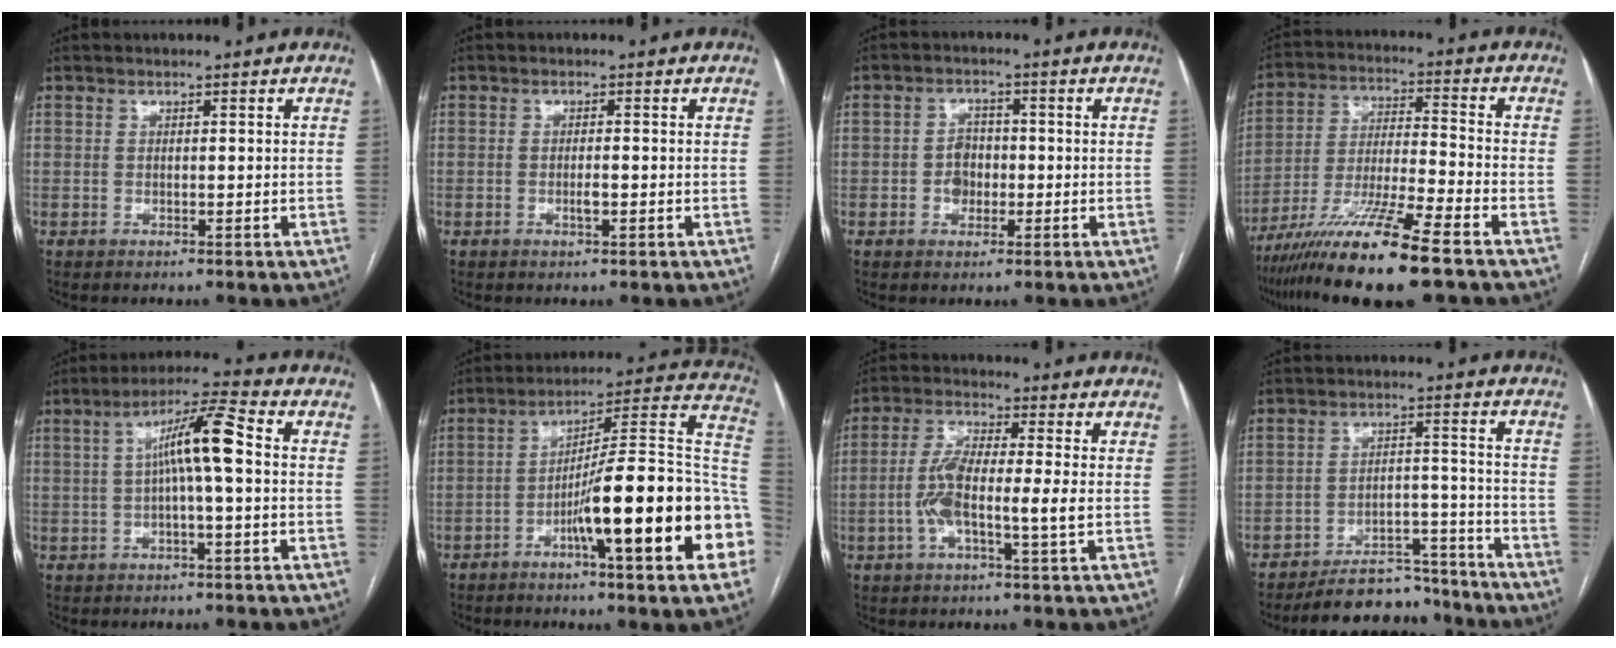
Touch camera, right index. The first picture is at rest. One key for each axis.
{"total": 1.5, "fx": -0.5, "fy": 0.3, "fz": 1.4, "tx": -0.027, "ty": 0.000, "tz": -0.008}
{"total": 3.5, "fx": -0.7, "fy": 2.8, "fz": 2.0, "tx": -0.029, "ty": 0.009, "tz": -0.012}
{"total": 14.9, "fx": -10.5, "fy": -0.6, "fz": 10.6, "tx": -0.213, "ty": -0.036, "tz": -0.191}
{"total": 8.7, "fx": 0.6, "fy": 0.7, "fz": 8.7, "tx": -0.154, "ty": 0.025, "tz": 0.006}
{"total": 22.4, "fx": -7.2, "fy": 1.6, "fz": 21.1, "tx": -0.234, "ty": 0.017, "tz": -0.107}
{"total": 8.2, "fx": -1.2, "fy": 0.8, "fz": 8.0, "tx": -0.168, "ty": 0.011, "tz": -0.031}
{"total": 11.0, "fx": -10.3, "fy": 3.6, "fz": 1.5, "tx": -0.001, "ty": 0.032, "tz": -0.157}